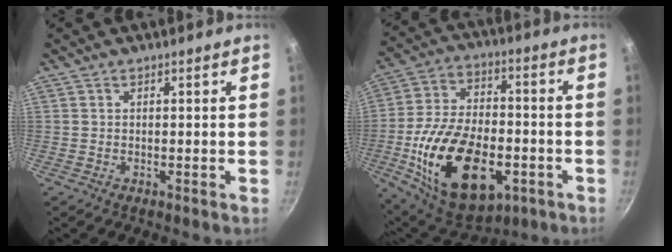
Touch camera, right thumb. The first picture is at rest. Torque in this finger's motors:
{"motor_torque": [-0.30, 1.58, 1.46, -1.31, 0.67]}